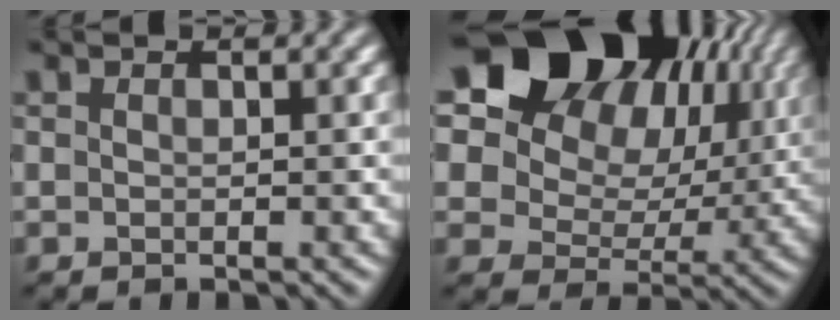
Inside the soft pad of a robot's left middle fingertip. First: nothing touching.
{"total": 20.0, "force": [9.7, 14.4, 10.0], "torque": [-0.204, 0.080, 0.153]}